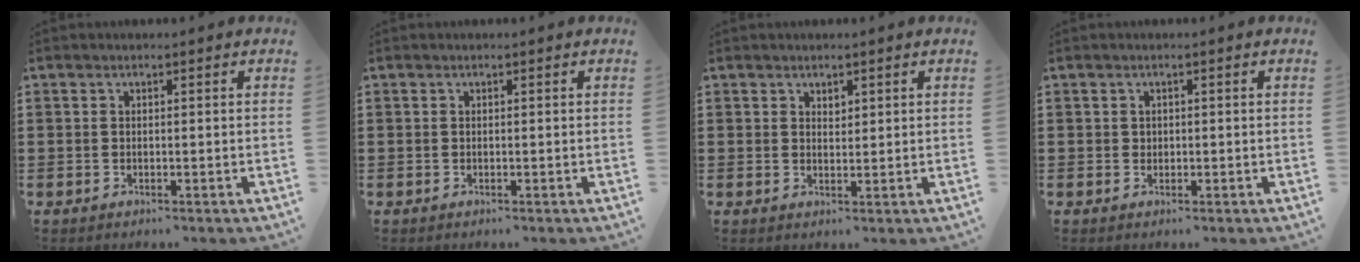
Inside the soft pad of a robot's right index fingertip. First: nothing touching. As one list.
[{"total": 0.0}, {"total": 1.5, "force": [1.2, 0.8, 0.5], "torque": [-0.011, 0.004, 0.022]}, {"total": 0.8, "force": [0.3, 0.7, 0.2], "torque": [-0.005, 0.003, 0.007]}]